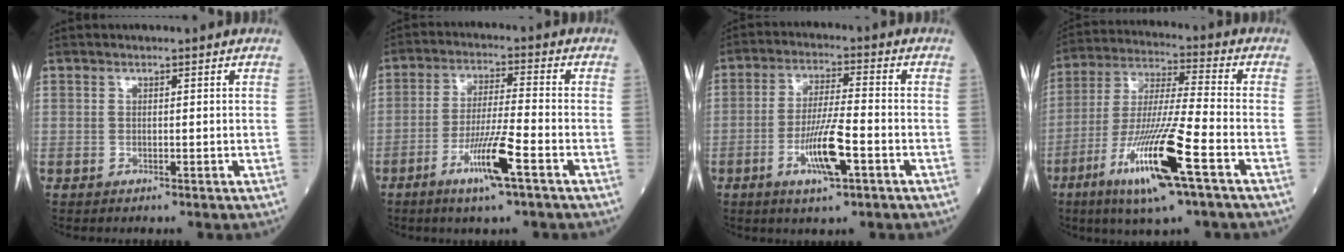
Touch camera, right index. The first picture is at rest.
{"total": 9.3, "force": [-4.7, 0.3, 8.0], "torque": [-0.157, -0.010, -0.086]}
{"total": 9.1, "force": [-3.6, 1.5, 8.2], "torque": [-0.160, -0.005, -0.062]}
{"total": 17.6, "force": [-8.3, 1.0, 15.5], "torque": [-0.332, -0.035, -0.154]}